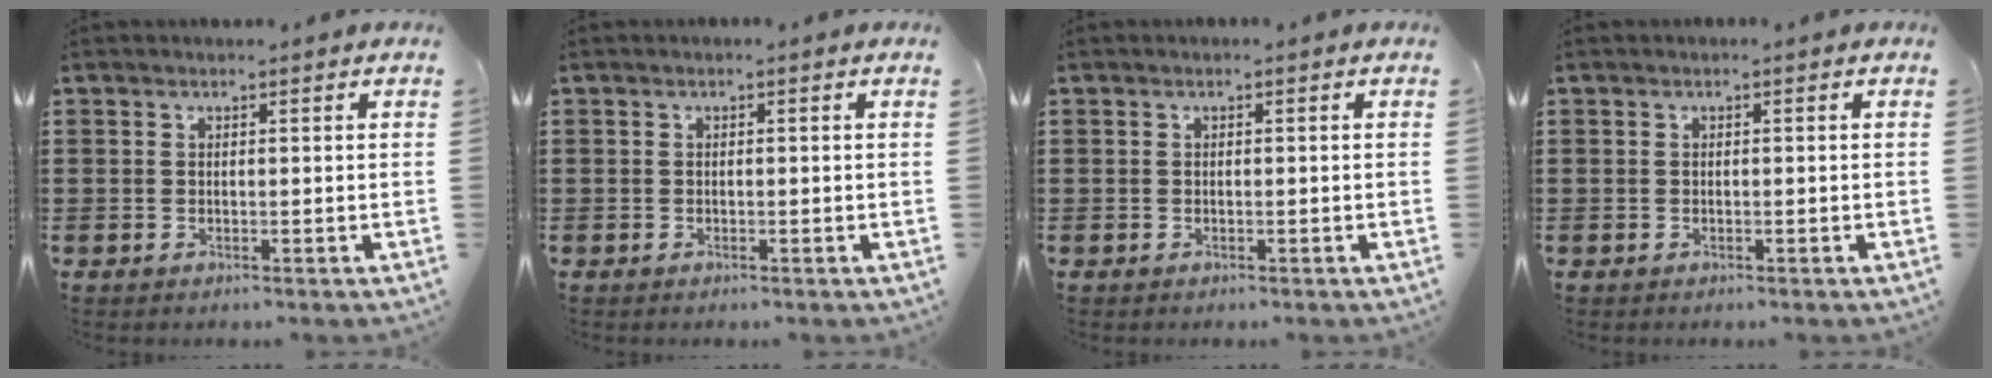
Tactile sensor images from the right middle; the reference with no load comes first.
{"total": 0.0}
{"total": 0.0}
{"total": 0.0}